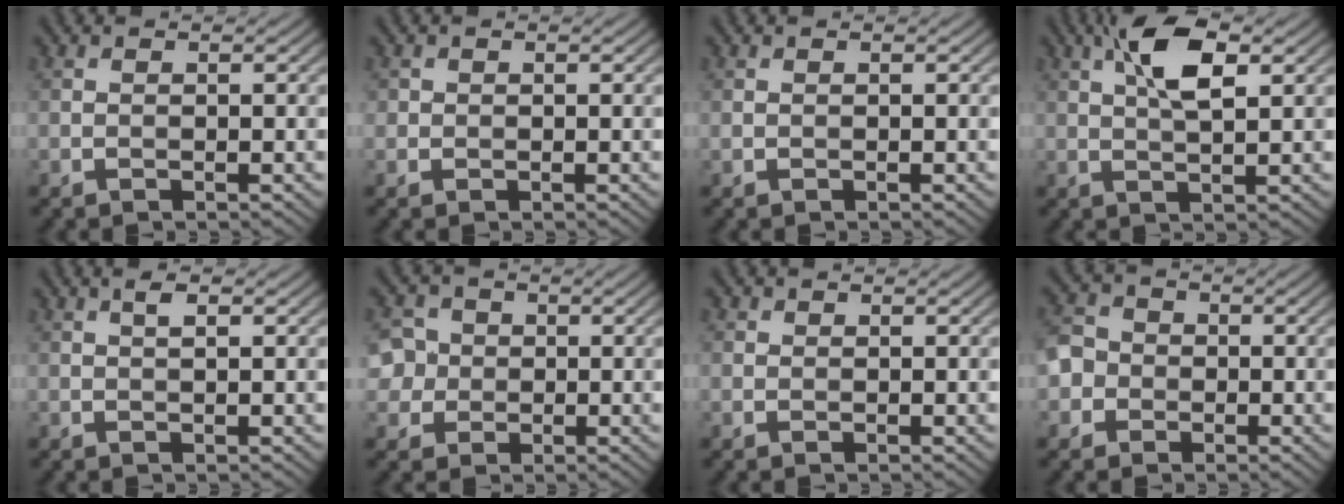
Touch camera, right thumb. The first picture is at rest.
{"total": 0.9, "force": [0.1, 0.9, 0.1], "torque": [-0.001, -0.003, 0.001]}
{"total": 0.0}
{"total": 6.7, "force": [2.6, 2.2, 5.8], "torque": [-0.112, 0.007, 0.043]}
{"total": 1.3, "force": [0.5, 0.3, 1.2], "torque": [-0.024, 0.003, 0.009]}
{"total": 5.3, "force": [0.5, 4.9, 1.7], "torque": [-0.045, 0.016, -0.009]}
{"total": 0.7, "force": [0.3, 0.6, 0.1], "torque": [-0.001, 0.000, 0.004]}
{"total": 4.0, "force": [-1.0, 3.7, 1.2], "torque": [-0.023, 0.000, -0.038]}